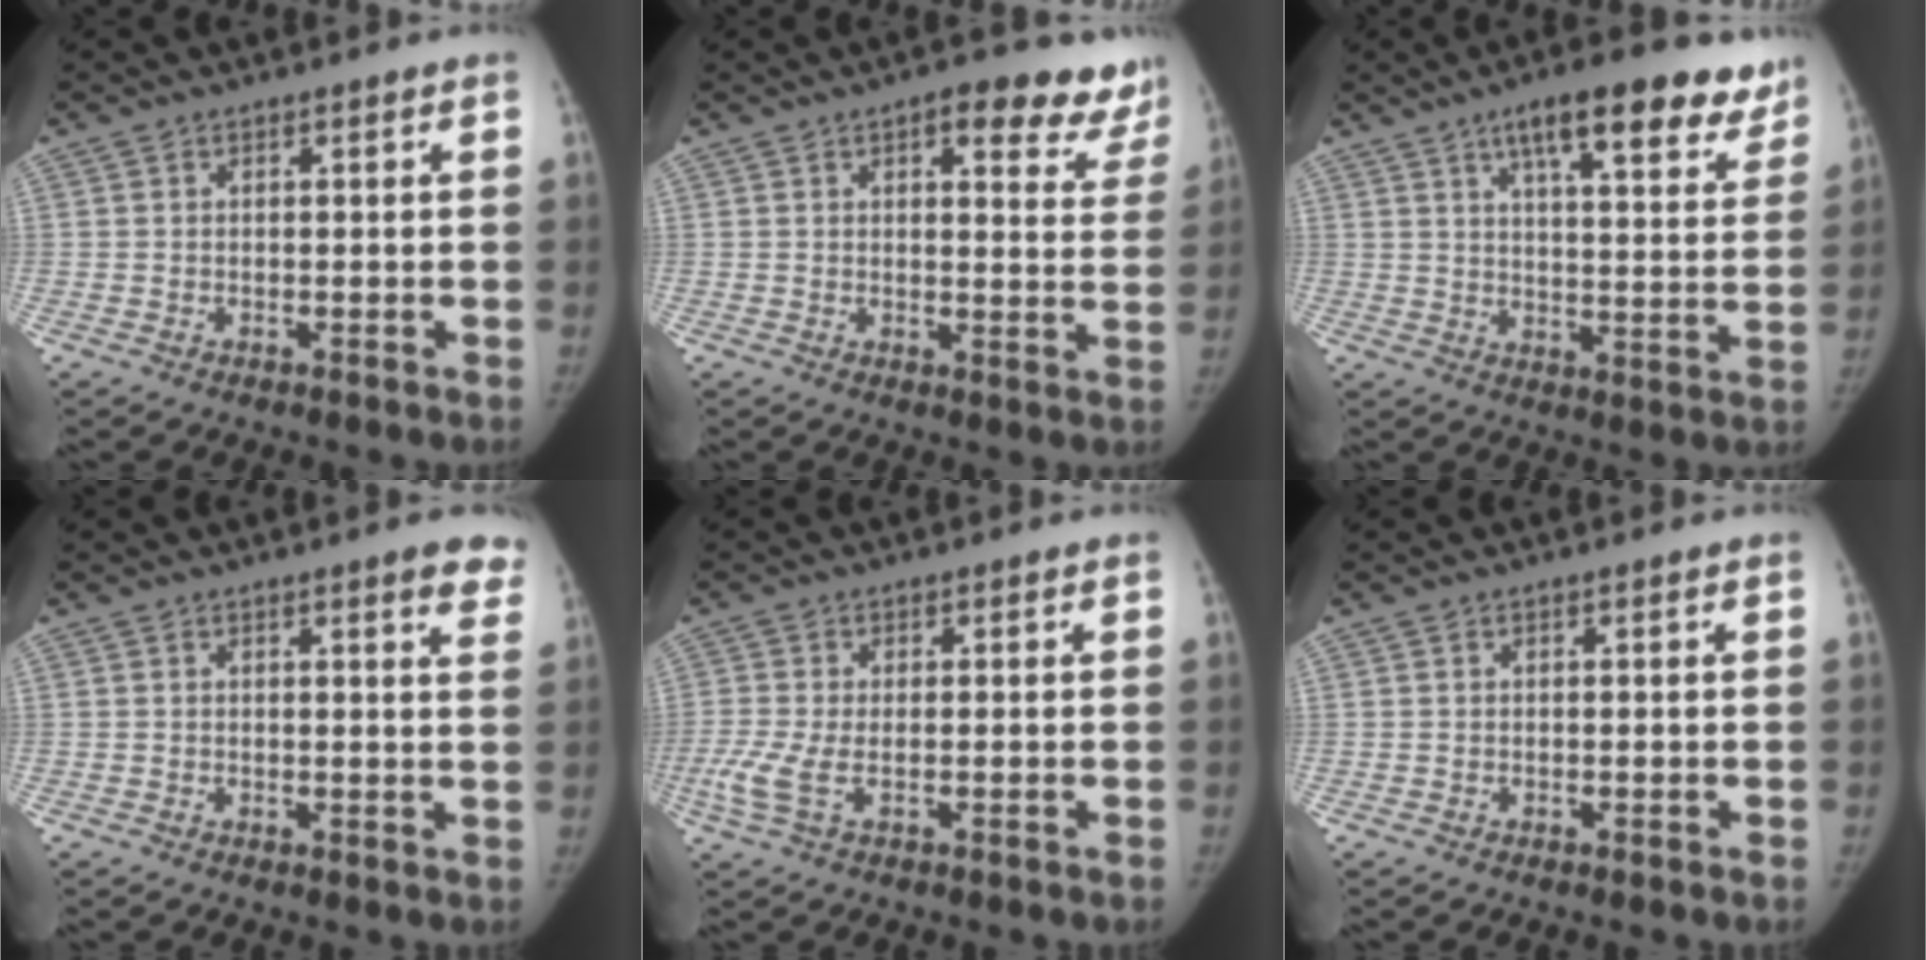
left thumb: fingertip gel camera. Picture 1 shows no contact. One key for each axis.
{"total": 11.9, "fx": 8.1, "fy": 4.8, "fz": 7.3, "tx": -0.038, "ty": -0.033, "tz": 0.082}
{"total": 16.6, "fx": 10.7, "fy": 5.4, "fz": 11.4, "tx": -0.121, "ty": -0.038, "tz": 0.152}
{"total": 5.1, "fx": 3.7, "fy": 1.2, "fz": 3.4, "tx": -0.020, "ty": -0.013, "tz": 0.032}
{"total": 4.5, "fx": -1.1, "fy": 1.9, "fz": 4.0, "tx": -0.114, "ty": -0.007, "tz": -0.024}
{"total": 0.0}